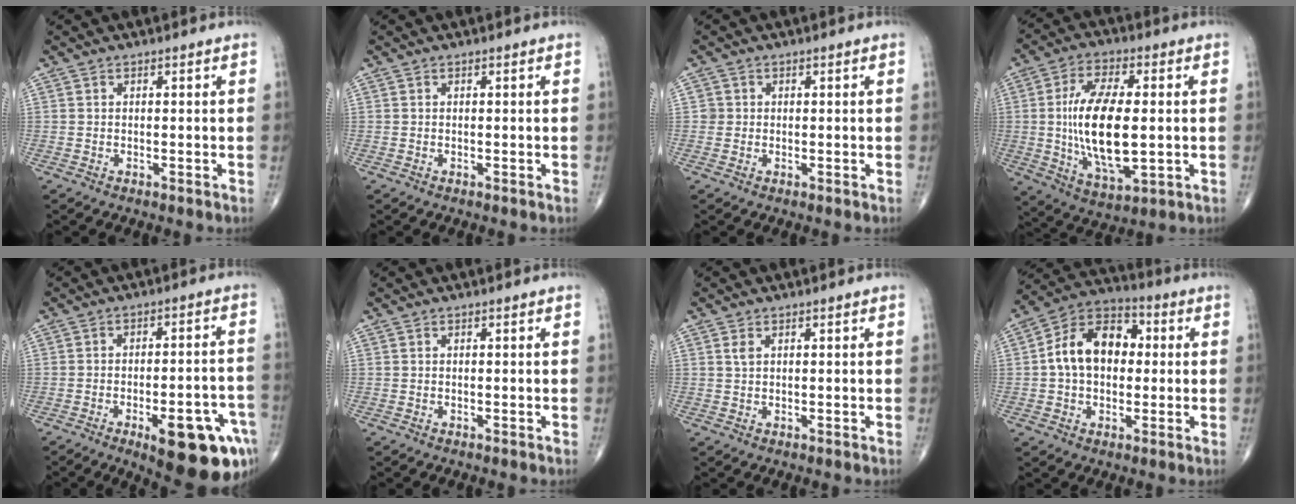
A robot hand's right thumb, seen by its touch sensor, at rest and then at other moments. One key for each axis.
{"total": 0.0}
{"total": 1.3, "fx": 0.1, "fy": 1.3, "fz": 0.0, "tx": 0.010, "ty": 0.004, "tz": -0.001}
{"total": 17.3, "fx": -0.2, "fy": 7.7, "fz": 15.5, "tx": -0.286, "ty": -0.008, "tz": 0.003}
{"total": 17.4, "fx": -8.2, "fy": 5.9, "fz": 14.2, "tx": -0.126, "ty": 0.037, "tz": -0.096}
{"total": 0.0}
{"total": 1.3, "fx": 0.6, "fy": 0.7, "fz": 0.9, "tx": -0.019, "ty": 0.004, "tz": 0.014}
{"total": 13.9, "fx": 1.1, "fy": 9.6, "fz": 10.0, "tx": -0.144, "ty": 0.030, "tz": 0.007}